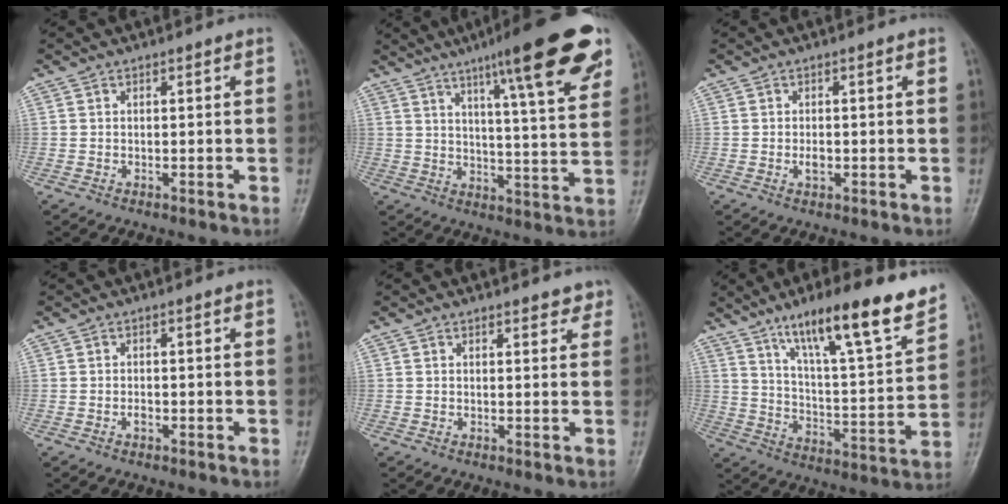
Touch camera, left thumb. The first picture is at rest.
{"total": 19.8, "force": [11.4, 3.1, 15.9], "torque": [-0.203, -0.036, 0.162]}
{"total": 1.7, "force": [-0.3, 1.0, 1.4], "torque": [-0.020, 0.000, -0.005]}
{"total": 1.0, "force": [-0.4, 0.5, 0.7], "torque": [-0.009, 0.001, -0.007]}
{"total": 2.5, "force": [2.1, 1.0, 1.0], "torque": [0.008, -0.007, 0.020]}
{"total": 19.5, "force": [13.3, 3.3, 13.9], "torque": [-0.192, -0.062, 0.215]}